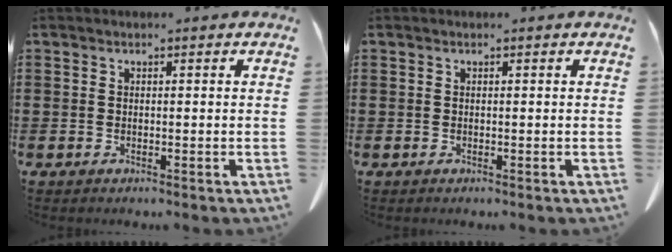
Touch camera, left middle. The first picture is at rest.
{"total": 0.0}